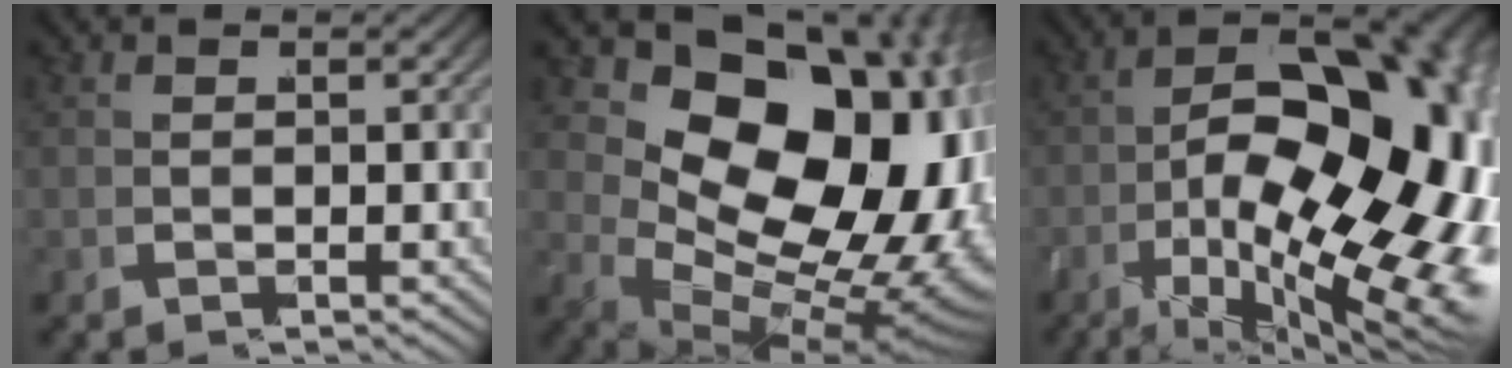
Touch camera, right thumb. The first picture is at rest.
{"total": 21.0, "force": [-0.2, 13.8, 15.8], "torque": [-0.292, -0.056, 0.029]}
{"total": 25.9, "force": [-3.3, 15.4, 20.5], "torque": [-0.336, -0.079, -0.006]}